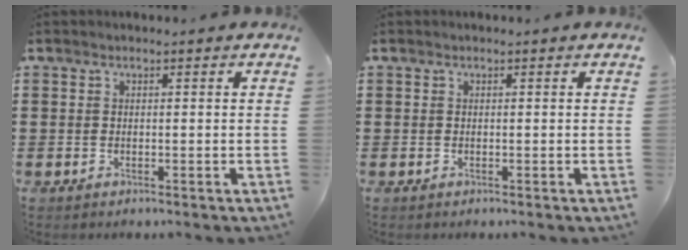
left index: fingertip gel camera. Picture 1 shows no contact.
{"total": 0.0}